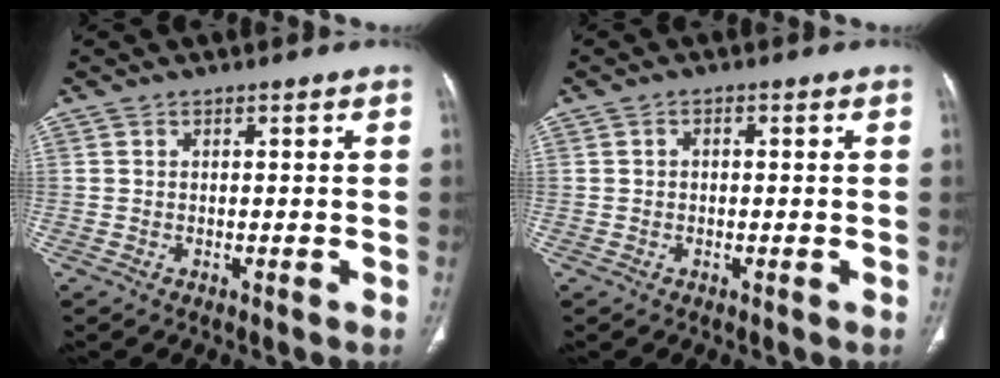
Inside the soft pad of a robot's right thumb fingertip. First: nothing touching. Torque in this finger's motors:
{"motor_torque": [-0.48, 0.10, -0.72, 0.12, 0.05]}